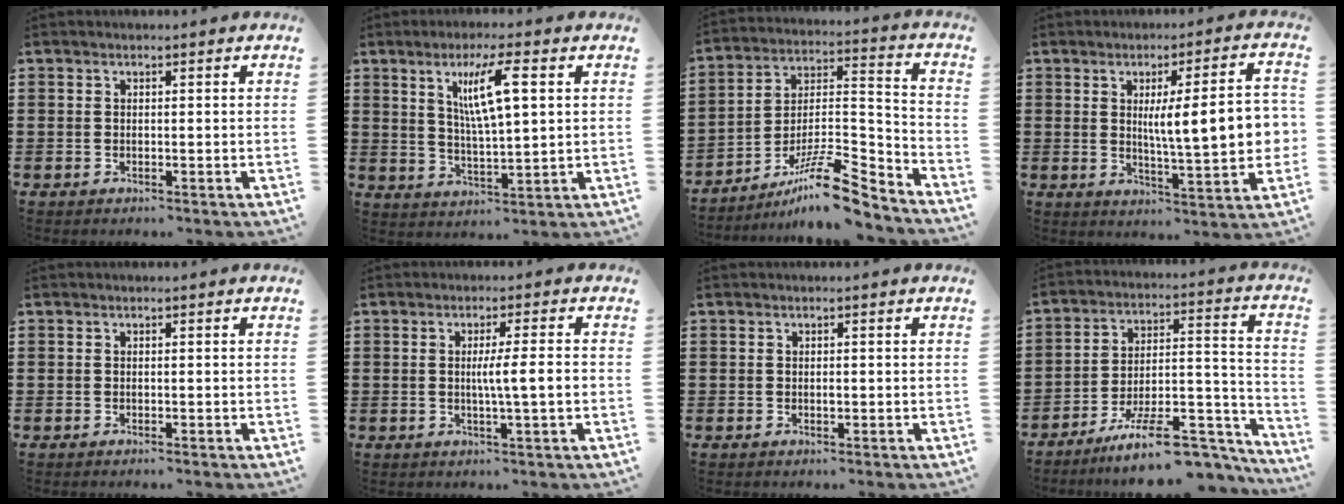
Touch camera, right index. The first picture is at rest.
{"total": 8.2, "force": [3.0, 1.4, 7.5], "torque": [-0.151, 0.006, 0.046]}
{"total": 12.3, "force": [-9.6, 2.2, 7.4], "torque": [-0.115, 0.031, -0.177]}
{"total": 10.9, "force": [1.2, 1.9, 10.7], "torque": [-0.167, -0.003, 0.015]}
{"total": 0.0}
{"total": 4.6, "force": [-0.2, -0.2, 4.6], "torque": [-0.082, -0.007, -0.007]}
{"total": 0.6, "force": [-0.1, 0.3, 0.5], "torque": [-0.012, -0.002, -0.002]}
{"total": 12.5, "force": [-10.0, 2.9, 7.0], "torque": [-0.099, 0.037, -0.179]}